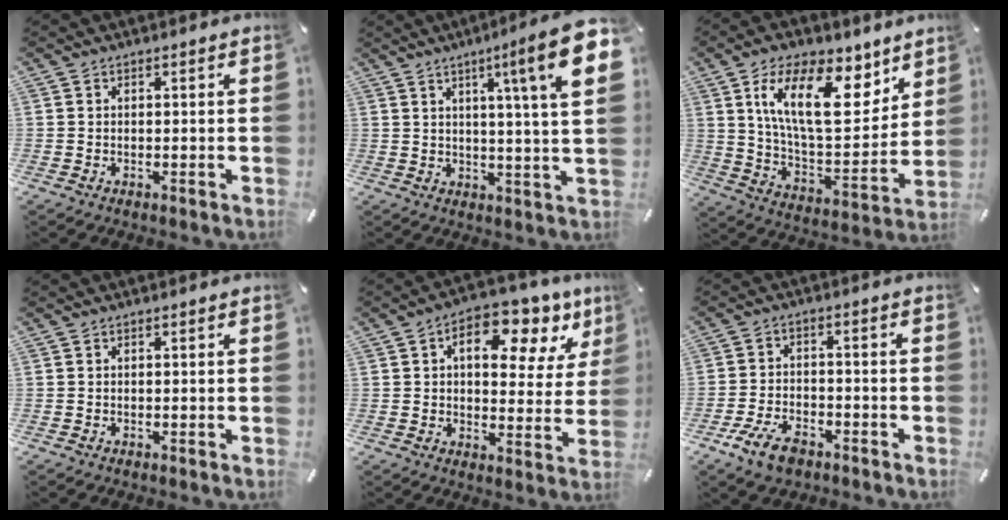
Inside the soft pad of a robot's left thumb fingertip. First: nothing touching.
{"total": 15.2, "force": [6.3, 0.7, 13.8], "torque": [-0.210, -0.031, 0.084]}
{"total": 20.1, "force": [10.7, 9.5, 14.2], "torque": [-0.238, -0.046, 0.181]}
{"total": 0.0}
{"total": 13.3, "force": [6.2, 7.5, 9.1], "torque": [-0.116, -0.031, 0.098]}
{"total": 8.0, "force": [-4.7, 4.4, 4.7], "torque": [-0.101, 0.017, -0.088]}